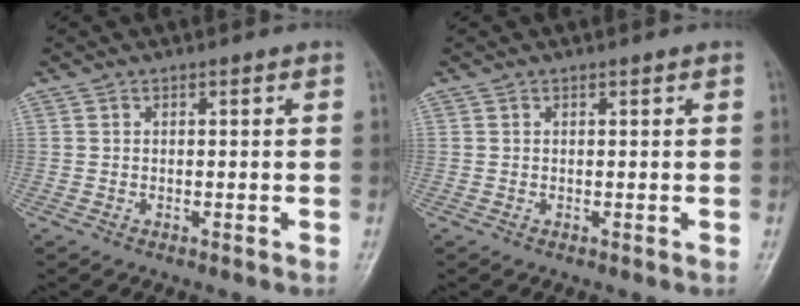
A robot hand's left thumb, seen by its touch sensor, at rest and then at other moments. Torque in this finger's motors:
{"motor_torque": [0.00, 0.00, 0.00, 0.00, 0.00]}